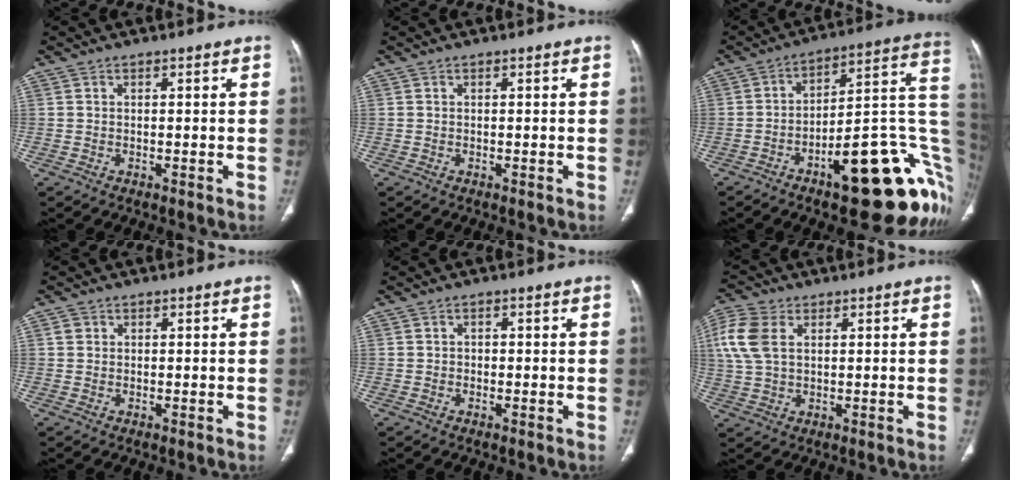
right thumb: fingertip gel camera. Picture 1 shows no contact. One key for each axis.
{"total": 0.0}
{"total": 26.1, "fx": -8.6, "fy": 9.3, "fz": 22.8, "tx": -0.215, "ty": 0.056, "tz": -0.110}
{"total": 1.0, "fx": 0.3, "fy": 0.9, "fz": 0.3, "tx": 0.000, "ty": 0.001, "tz": 0.004}
{"total": 0.9, "fx": -0.2, "fy": 0.8, "fz": 0.3, "tx": 0.001, "ty": 0.003, "tz": -0.006}
{"total": 9.1, "fx": 2.5, "fy": 5.8, "fz": 6.6, "tx": -0.160, "ty": 0.010, "tz": 0.050}